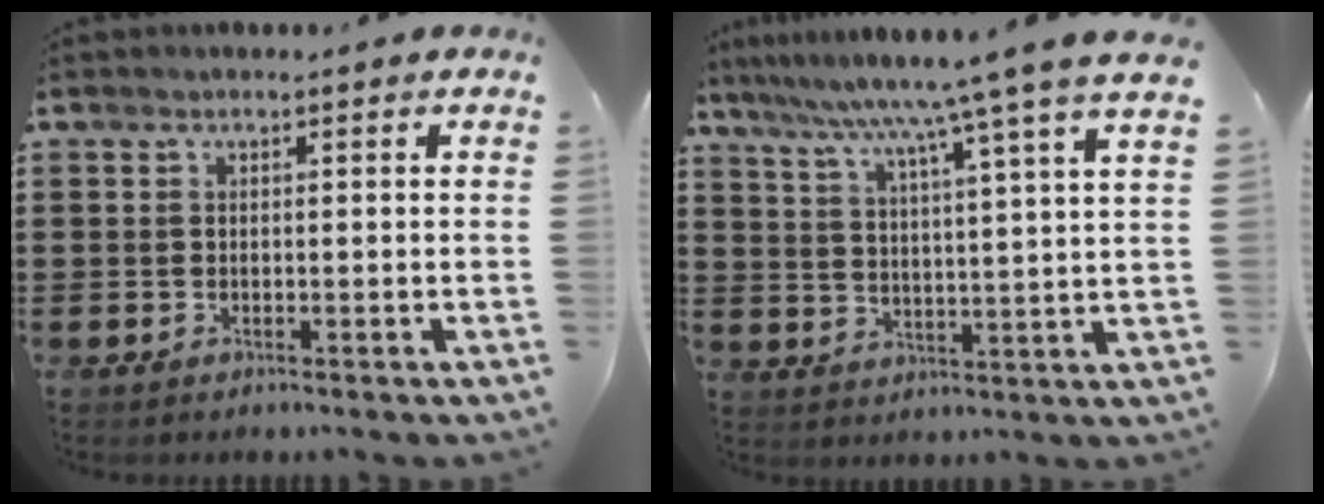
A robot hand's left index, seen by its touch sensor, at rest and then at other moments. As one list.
[{"total": 7.9, "force": [6.7, -1.6, 3.9], "torque": [-0.102, -0.039, 0.105]}]